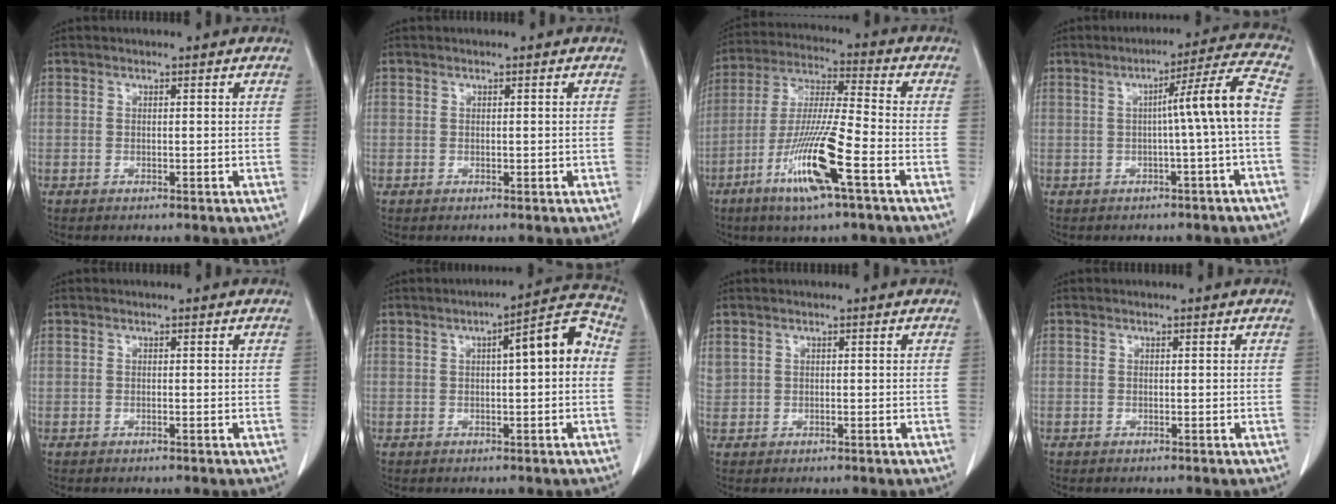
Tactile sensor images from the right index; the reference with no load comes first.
{"total": 0.6, "force": [-0.1, 0.3, 0.5], "torque": [-0.011, 0.001, 0.003]}
{"total": 14.1, "force": [-6.4, 0.4, 12.6], "torque": [-0.253, -0.018, -0.121]}
{"total": 7.8, "force": [-0.8, -1.5, 7.6], "torque": [-0.108, 0.018, -0.011]}
{"total": 0.0}
{"total": 7.9, "force": [0.8, 1.5, 7.8], "torque": [-0.103, 0.029, 0.006]}
{"total": 1.5, "force": [0.8, 1.2, 0.5], "torque": [-0.021, 0.016, 0.021]}
{"total": 0.0}